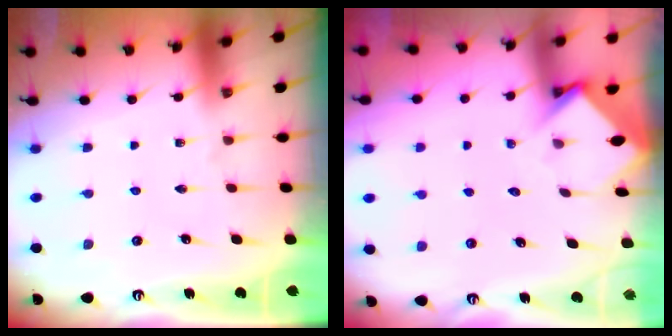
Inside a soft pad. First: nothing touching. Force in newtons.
{"total": 3.6, "press": 3.6, "slide": 0.2}